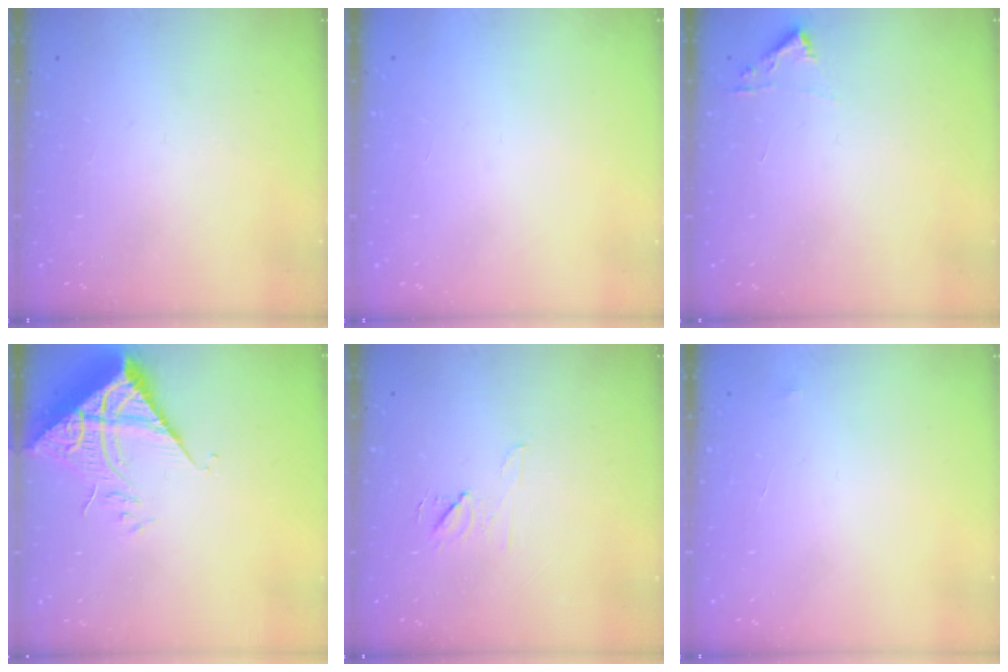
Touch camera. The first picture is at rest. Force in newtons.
{"total": 1.6, "press": 1.6, "slide": 0.1}
{"total": 3.3, "press": 3.3, "slide": 0.4}
{"total": 9.3, "press": 9.2, "slide": 1.2}
{"total": 5.9, "press": 5.9, "slide": 0.9}
{"total": 4.0, "press": 4.0, "slide": 0.2}